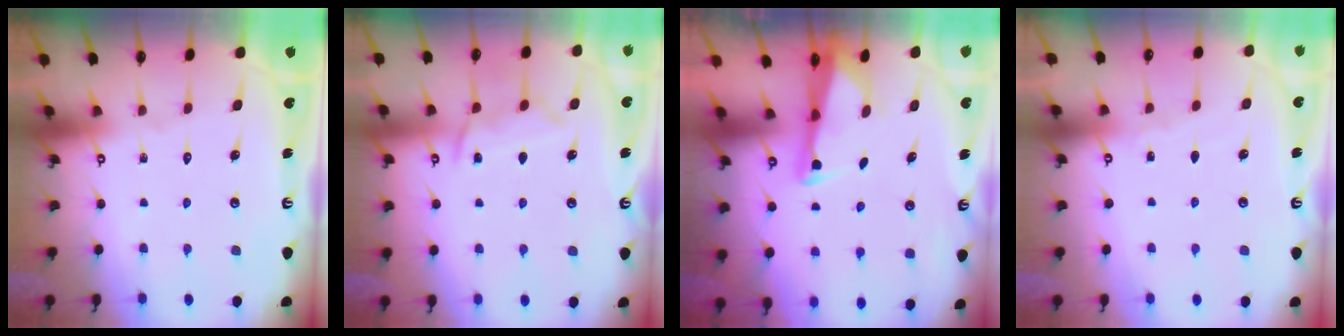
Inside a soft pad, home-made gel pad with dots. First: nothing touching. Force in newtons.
{"total": 9.8, "press": 9.7, "slide": 1.2}
{"total": 2.6, "press": 2.5, "slide": 0.6}
{"total": 2.5, "press": 2.5, "slide": 0.4}